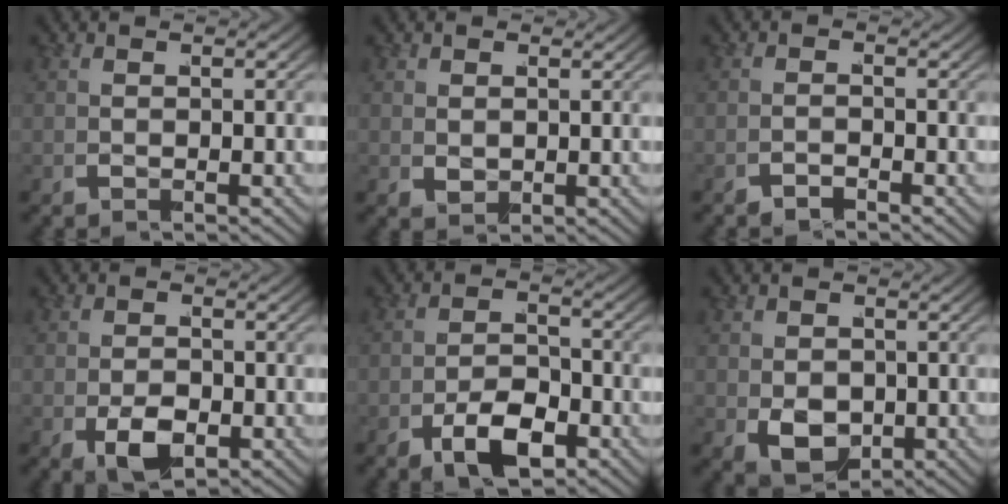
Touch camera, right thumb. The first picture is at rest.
{"total": 1.2, "force": [0.4, 1.0, 0.6], "torque": [-0.009, -0.011, 0.011]}
{"total": 1.9, "force": [-1.8, 0.0, -0.7], "torque": [0.010, -0.008, -0.036]}
{"total": 3.7, "force": [-1.5, 2.5, 2.2], "torque": [-0.048, -0.031, -0.021]}
{"total": 4.3, "force": [-2.8, 2.3, 2.4], "torque": [-0.033, -0.016, -0.050]}
{"total": 5.1, "force": [-1.2, 4.1, 2.8], "torque": [-0.076, -0.047, -0.004]}